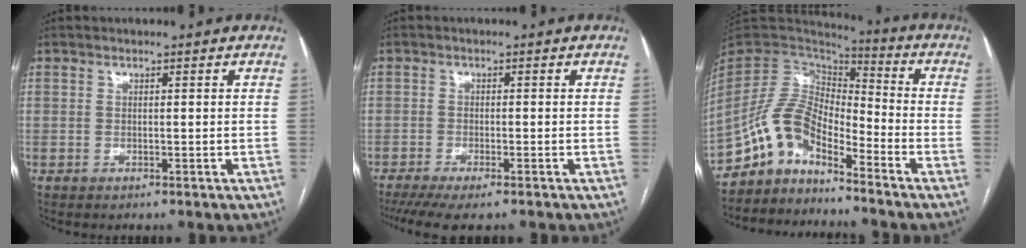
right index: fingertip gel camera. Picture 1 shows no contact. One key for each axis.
{"total": 7.5, "fx": -6.0, "fy": 1.3, "fz": 4.3, "tx": -0.062, "ty": -0.014, "tz": -0.095}
{"total": 9.6, "fx": -7.6, "fy": 3.3, "fz": 4.9, "tx": -0.097, "ty": 0.037, "tz": -0.146}